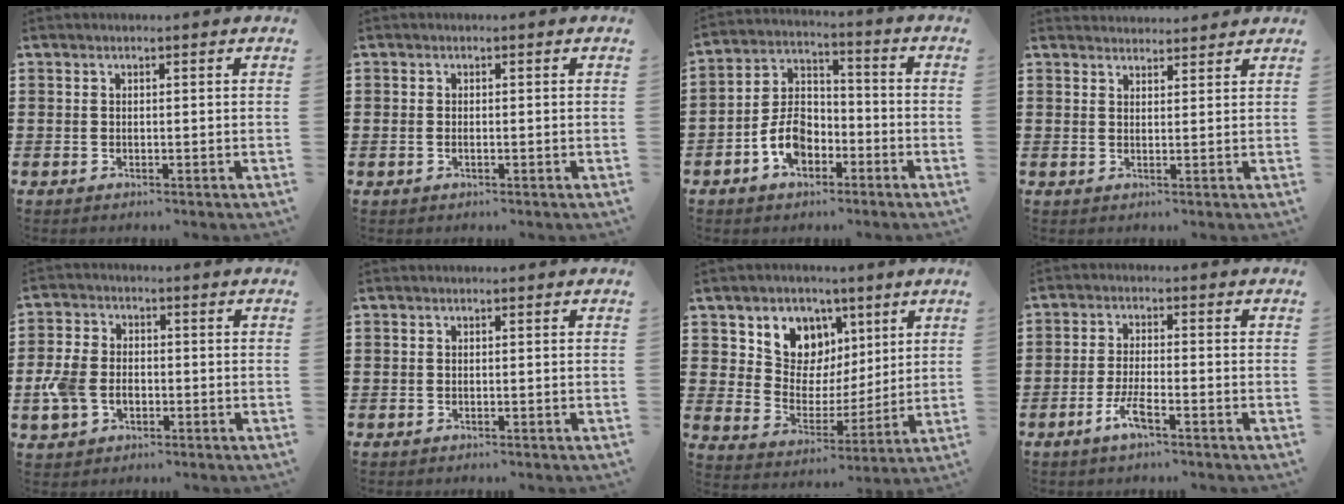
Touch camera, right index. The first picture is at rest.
{"total": 0.6, "force": [-0.2, 0.2, 0.5], "torque": [-0.011, -0.004, -0.004]}
{"total": 7.7, "force": [-3.4, 5.0, 4.7], "torque": [-0.108, 0.014, -0.067]}
{"total": 2.0, "force": [2.0, 0.0, -0.5], "torque": [0.006, -0.001, 0.039]}
{"total": 5.4, "force": [-1.6, 3.9, 3.4], "torque": [-0.098, -0.003, -0.037]}
{"total": 0.0}
{"total": 7.9, "force": [4.6, 6.2, 1.4], "torque": [-0.062, -0.034, 0.082]}
{"total": 4.2, "force": [-2.5, 0.6, 3.3], "torque": [-0.082, -0.009, -0.052]}